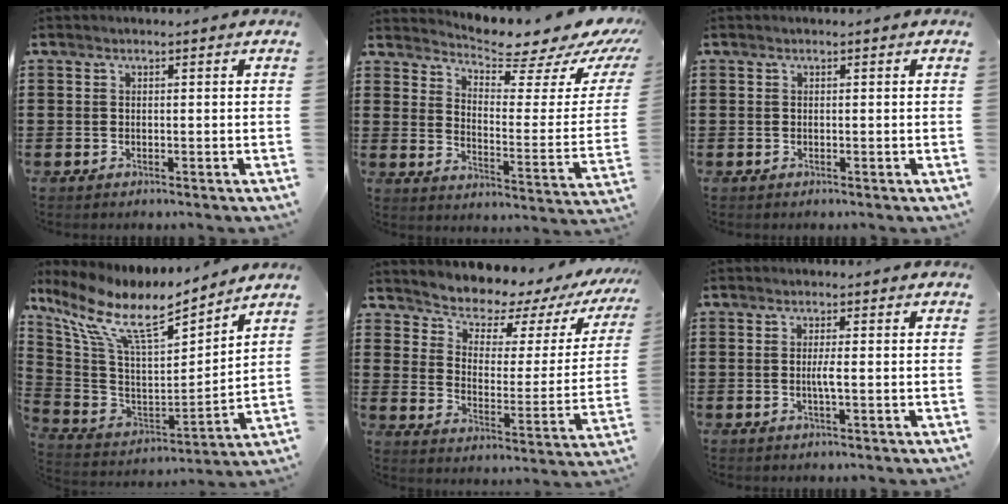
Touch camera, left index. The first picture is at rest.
{"total": 5.4, "force": [4.9, 0.9, 2.1], "torque": [-0.045, -0.052, 0.078]}
{"total": 0.0}
{"total": 11.1, "force": [8.1, 2.7, 7.0], "torque": [-0.168, -0.052, 0.139]}
{"total": 5.3, "force": [5.0, 1.8, 0.6], "torque": [-0.038, -0.050, 0.081]}
{"total": 1.8, "force": [-0.1, -0.1, 1.8], "torque": [-0.034, -0.003, -0.003]}